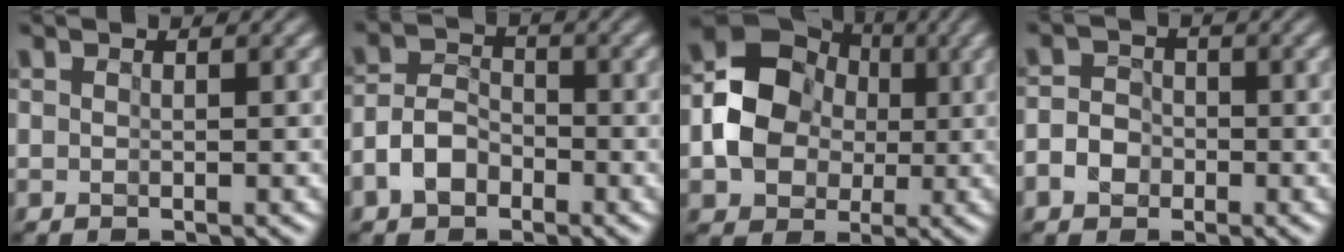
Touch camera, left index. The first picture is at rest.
{"total": 3.6, "force": [-2.1, 2.2, 1.9], "torque": [-0.042, 0.008, -0.039]}
{"total": 7.3, "force": [-0.6, 6.1, 4.1], "torque": [-0.074, 0.005, -0.021]}
{"total": 3.2, "force": [-1.3, 2.5, 1.4], "torque": [-0.010, 0.005, -0.025]}